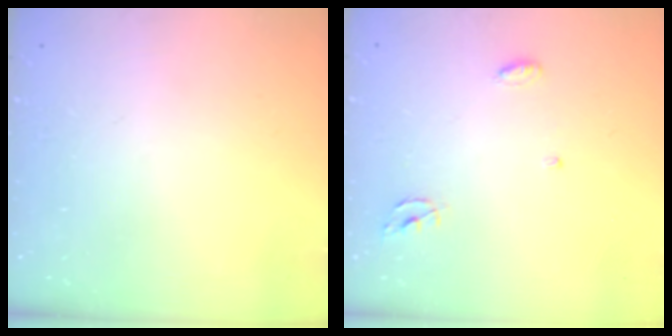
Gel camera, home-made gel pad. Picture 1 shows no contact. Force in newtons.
{"total": 3.9, "press": 3.9, "slide": 0.2}